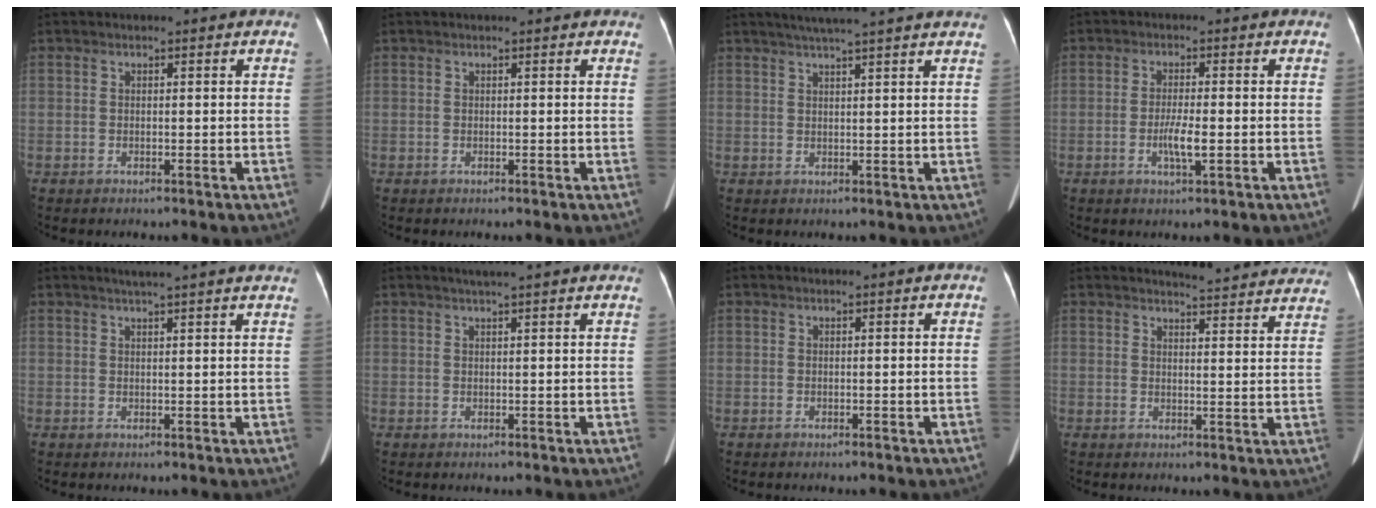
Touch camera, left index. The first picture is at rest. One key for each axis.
{"total": 2.3, "fx": 2.1, "fy": 0.6, "fz": 0.8, "tx": -0.012, "ty": 0.009, "tz": 0.010}
{"total": 10.3, "fx": 8.7, "fy": -0.4, "fz": 5.5, "tx": -0.083, "ty": 0.030, "tz": 0.102}
{"total": 3.6, "fx": -1.0, "fy": 0.4, "fz": 3.5, "tx": -0.069, "ty": -0.003, "tz": -0.017}
{"total": 8.8, "fx": 7.7, "fy": 0.0, "fz": 4.3, "tx": -0.059, "ty": 0.022, "tz": 0.081}
{"total": 6.0, "fx": 5.1, "fy": -0.2, "fz": 3.1, "tx": -0.047, "ty": 0.025, "tz": 0.061}
{"total": 0.0}
{"total": 17.3, "fx": 16.7, "fy": 2.0, "fz": 4.1, "tx": -0.033, "ty": -0.052, "tz": 0.175}